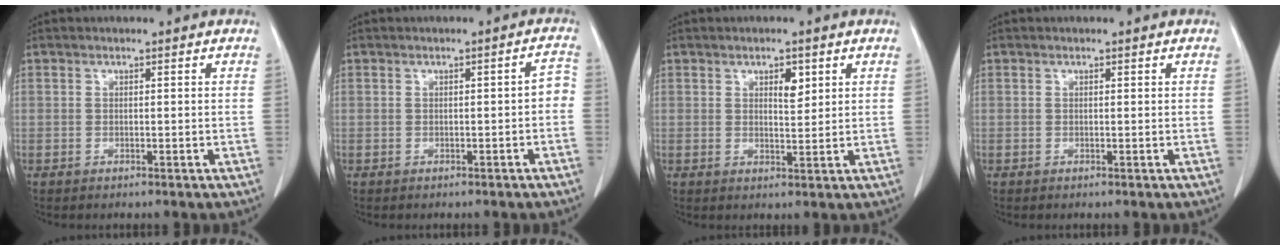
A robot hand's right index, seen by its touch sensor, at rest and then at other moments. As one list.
[{"total": 2.3, "force": [-0.7, 0.8, 2.1], "torque": [-0.018, 0.014, -0.008]}, {"total": 2.9, "force": [1.4, 1.1, 2.3], "torque": [-0.037, -0.004, 0.024]}, {"total": 0.0}]